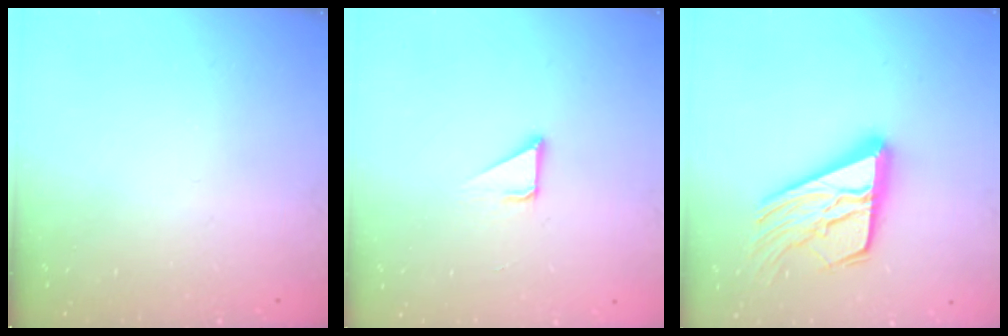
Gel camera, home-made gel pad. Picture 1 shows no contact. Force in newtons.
{"total": 2.1, "press": 2.1, "slide": 0.0}
{"total": 19.1, "press": 19.0, "slide": 2.5}